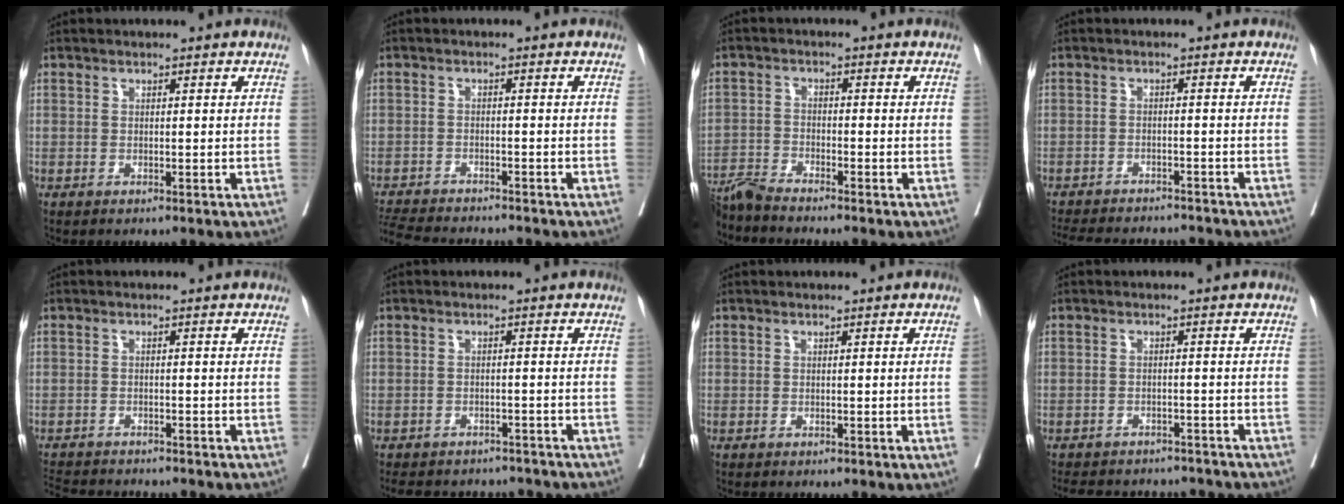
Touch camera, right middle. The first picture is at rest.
{"total": 9.8, "force": [-9.2, 1.0, 3.3], "torque": [-0.051, -0.010, -0.141]}
{"total": 4.8, "force": [-4.6, -0.5, 1.0], "torque": [-0.013, -0.020, -0.091]}
{"total": 14.4, "force": [-13.1, 3.3, 4.8], "torque": [-0.104, -0.007, -0.175]}
{"total": 8.6, "force": [-8.0, 1.6, 2.7], "torque": [-0.045, -0.007, -0.118]}
{"total": 10.9, "force": [-9.8, 3.9, 2.4], "torque": [-0.044, 0.011, -0.118]}
{"total": 1.2, "force": [-0.1, -0.6, 1.0], "torque": [-0.012, -0.002, -0.001]}
{"total": 12.4, "force": [-11.2, 4.1, 3.2], "torque": [-0.063, 0.010, -0.138]}